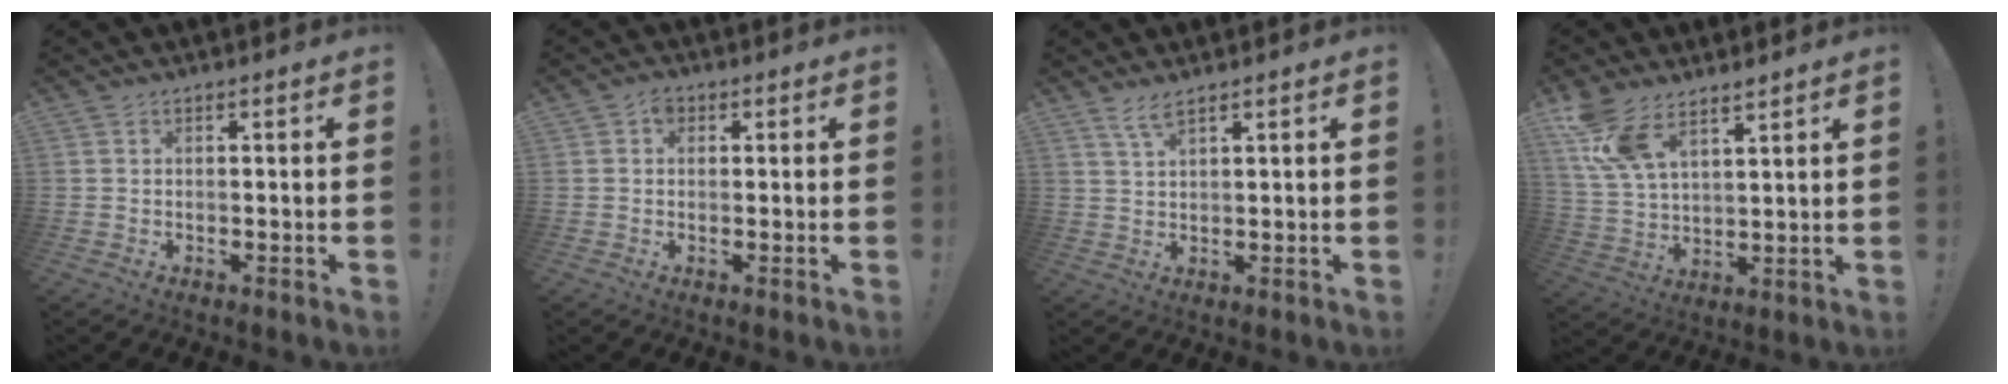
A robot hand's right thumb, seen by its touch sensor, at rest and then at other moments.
{"total": 2.5, "force": [0.5, 2.0, 1.4], "torque": [-0.015, 0.001, 0.006]}
{"total": 3.8, "force": [2.7, 0.6, 2.5], "torque": [-0.055, -0.009, 0.049]}
{"total": 11.2, "force": [8.1, 4.9, 6.0], "torque": [-0.128, -0.033, 0.160]}